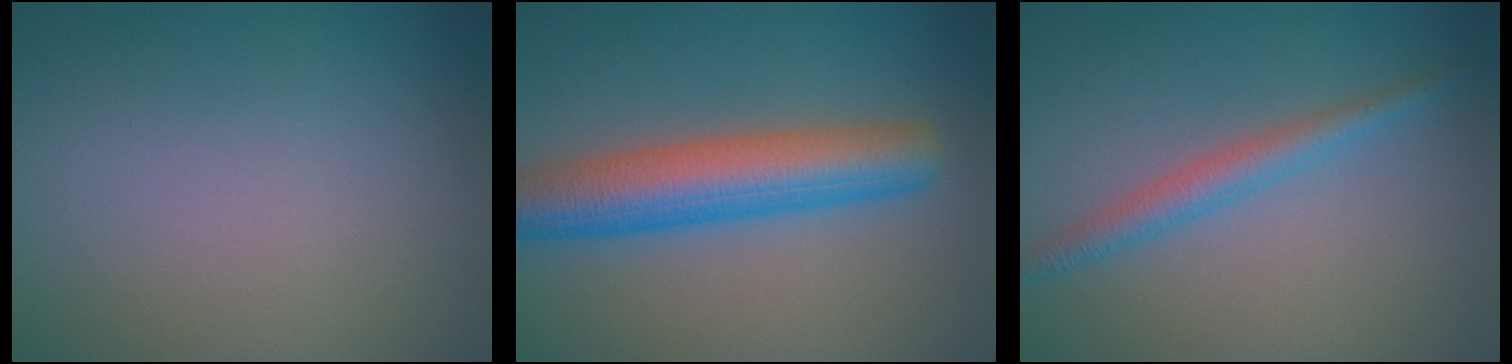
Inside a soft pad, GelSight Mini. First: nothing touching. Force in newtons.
{"total": 7.0, "press": 7.0, "slide": 0.2}
{"total": 2.4, "press": 2.4, "slide": 0.1}